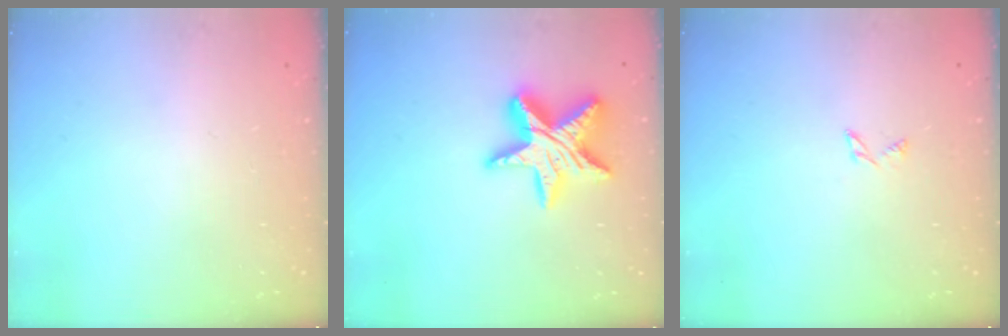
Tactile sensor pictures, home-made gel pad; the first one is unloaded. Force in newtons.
{"total": 15.9, "press": 15.9, "slide": 1.2}
{"total": 1.8, "press": 1.7, "slide": 0.3}